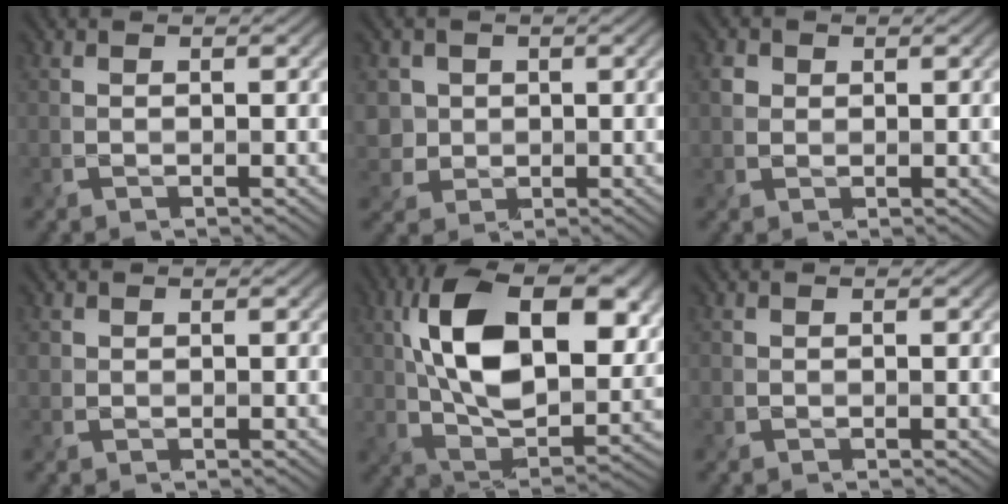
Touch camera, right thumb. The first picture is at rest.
{"total": 3.3, "force": [0.8, 3.2, 0.4], "torque": [-0.030, -0.009, 0.020]}
{"total": 1.4, "force": [0.6, 1.3, 0.1], "torque": [-0.010, -0.001, 0.012]}
{"total": 1.0, "force": [0.4, 0.9, 0.0], "torque": [-0.005, -0.004, 0.008]}
{"total": 17.5, "force": [4.3, 10.1, 13.6], "torque": [-0.261, 0.011, 0.073]}
{"total": 0.7, "force": [-0.1, 0.7, 0.2], "torque": [-0.007, -0.004, -0.001]}